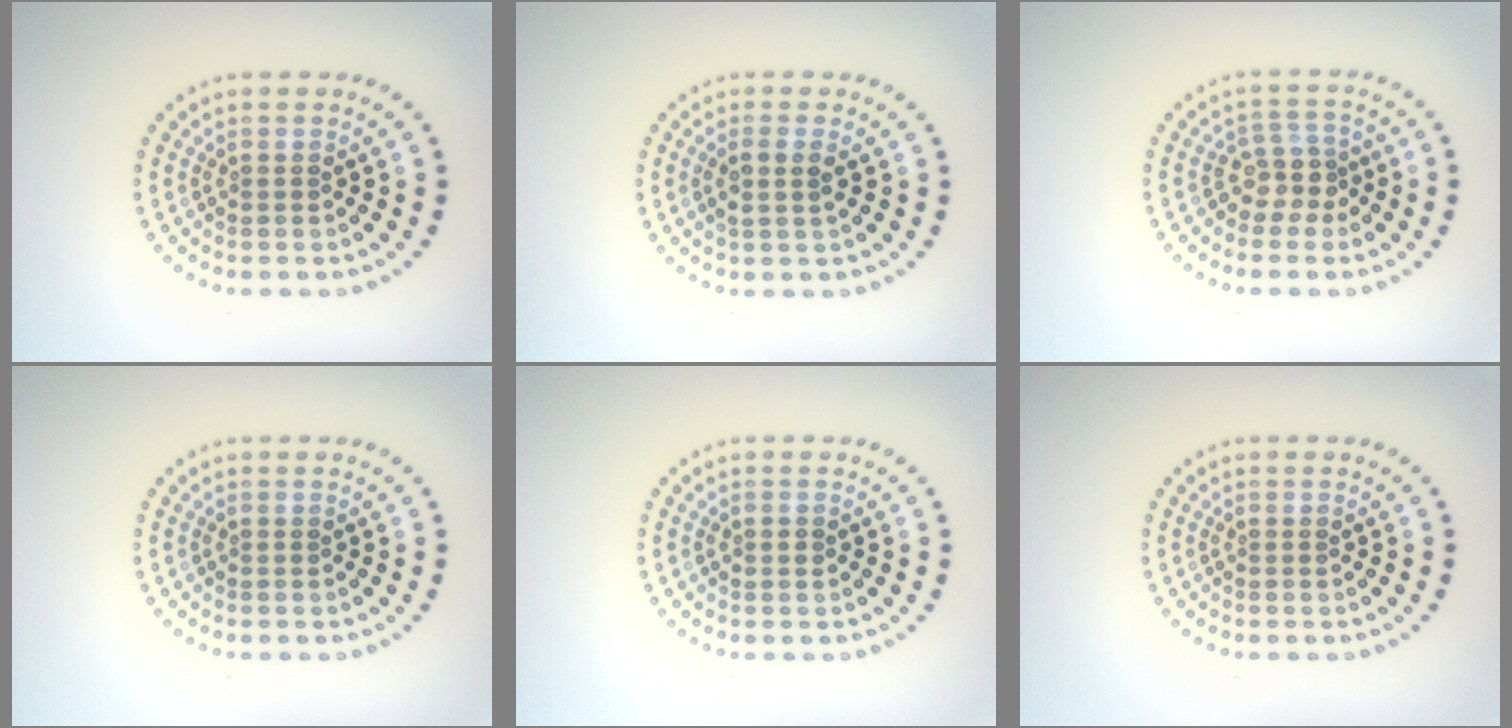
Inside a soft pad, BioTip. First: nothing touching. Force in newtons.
{"total": 1.9, "press": 1.7, "slide": 0.8}
{"total": 2.6, "press": 2.2, "slide": 1.5}
{"total": 0.0}
{"total": 0.9, "press": 0.8, "slide": 0.2}
{"total": 0.0}